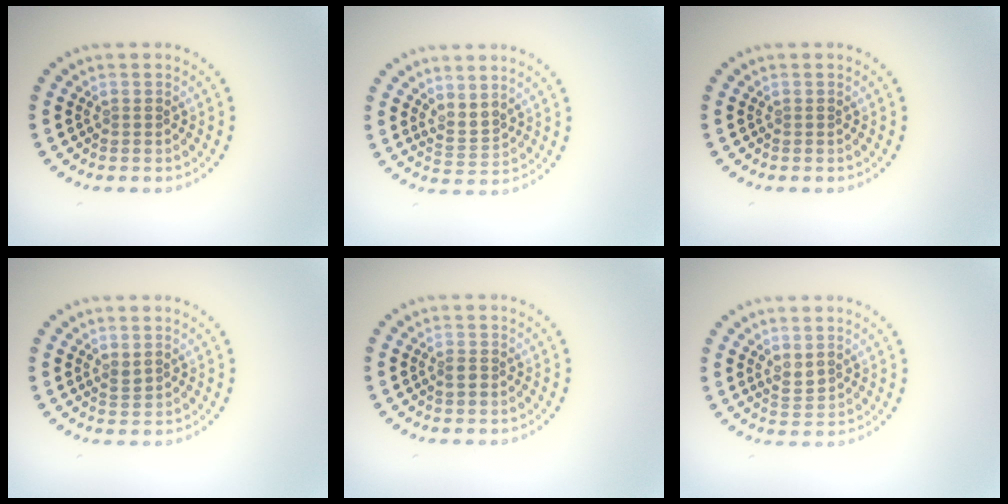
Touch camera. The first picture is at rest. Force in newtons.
{"total": 2.1, "press": 1.6, "slide": 1.3}
{"total": 0.0}
{"total": 0.9, "press": 0.7, "slide": 0.6}
{"total": 0.9, "press": 0.9, "slide": 0.4}
{"total": 1.4, "press": 1.2, "slide": 0.6}